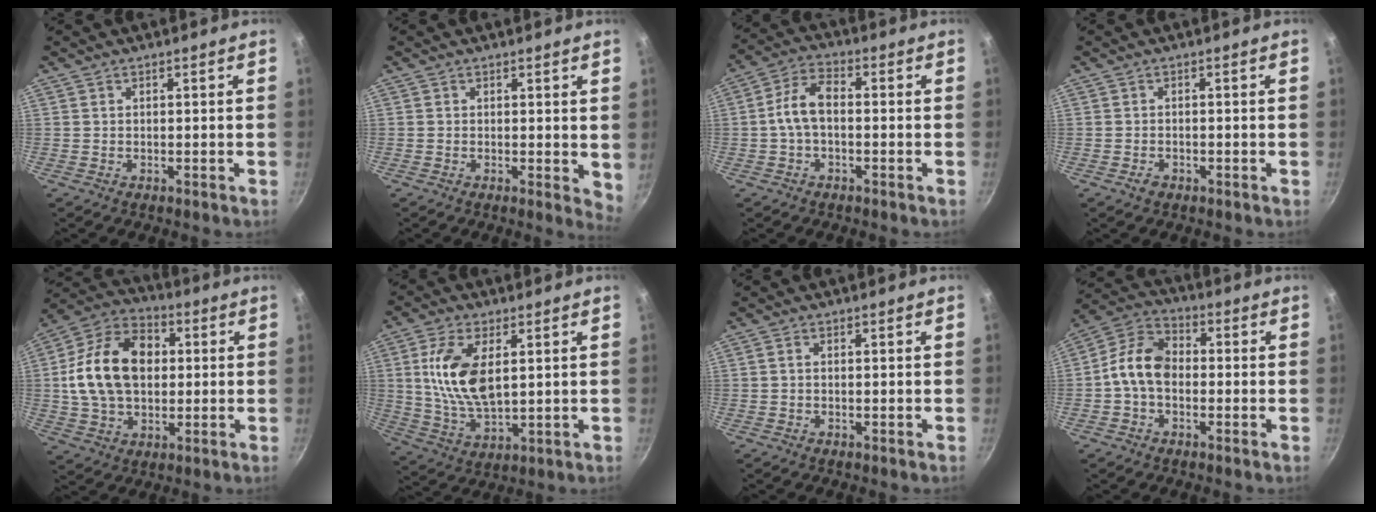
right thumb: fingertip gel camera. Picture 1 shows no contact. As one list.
[{"total": 3.3, "force": [0.6, 1.7, 2.8], "torque": [-0.028, -0.005, 0.006]}, {"total": 7.0, "force": [-0.8, 4.0, 5.7], "torque": [-0.108, 0.034, -0.023]}, {"total": 1.6, "force": [-1.0, 1.0, 0.8], "torque": [-0.017, 0.008, -0.016]}, {"total": 18.4, "force": [1.8, 12.9, 13.0], "torque": [-0.207, 0.024, 0.019]}, {"total": 12.9, "force": [2.8, 6.5, 10.8], "torque": [-0.204, -0.012, 0.060]}, {"total": 0.7, "force": [0.0, 0.4, 0.6], "torque": [-0.012, 0.004, 0.000]}, {"total": 9.5, "force": [-1.0, 6.6, 6.8], "torque": [-0.109, 0.032, -0.040]}]